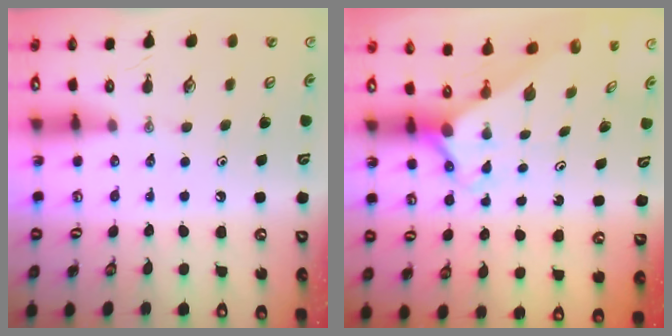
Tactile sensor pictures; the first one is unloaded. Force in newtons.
{"total": 2.2, "press": 2.2, "slide": 0.1}